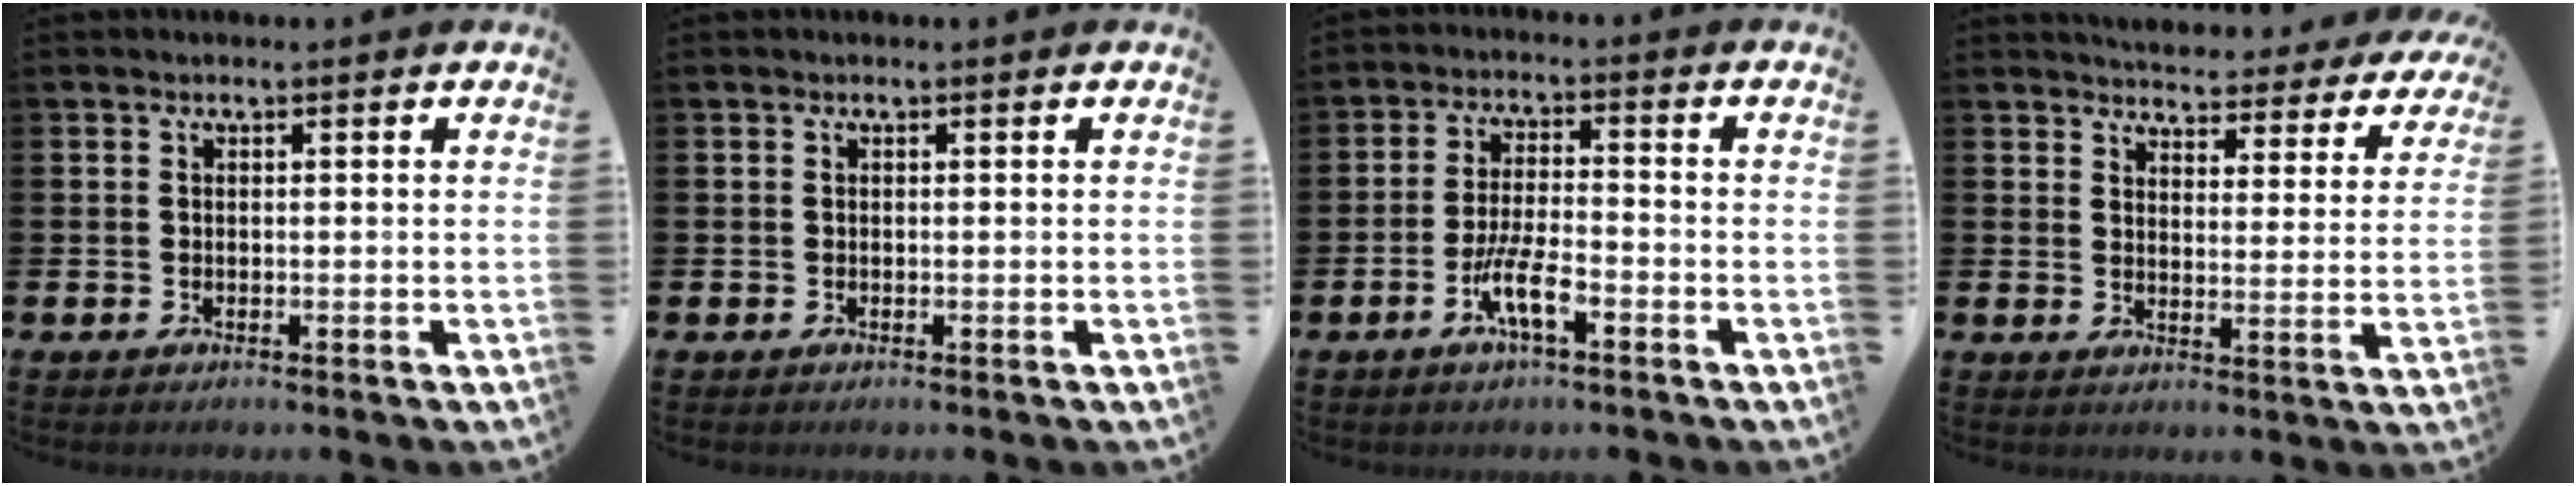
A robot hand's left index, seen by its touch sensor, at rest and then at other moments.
{"total": 0.0}
{"total": 5.6, "force": [-2.6, 1.3, 4.8], "torque": [-0.102, -0.001, -0.049]}
{"total": 4.4, "force": [4.3, 0.7, 0.3], "torque": [-0.016, -0.041, 0.070]}